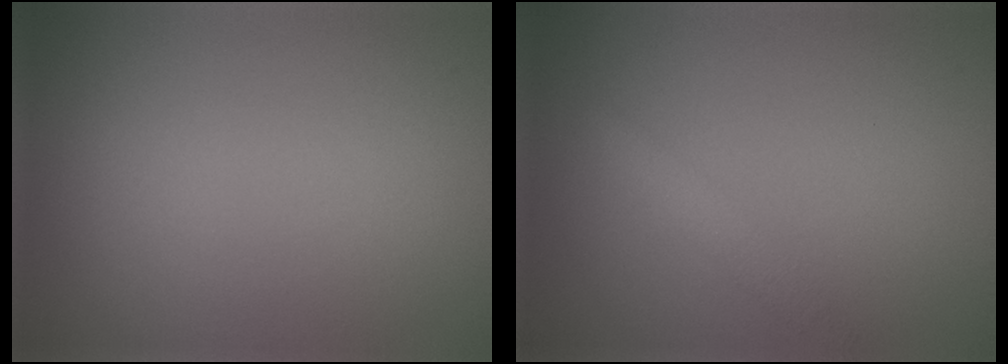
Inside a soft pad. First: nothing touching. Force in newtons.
{"total": 1.4, "press": 1.4, "slide": 0.1}